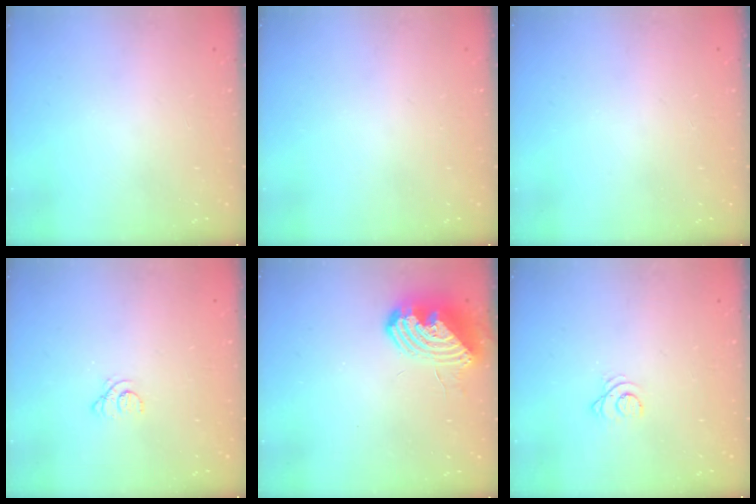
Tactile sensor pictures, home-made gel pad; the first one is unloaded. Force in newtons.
{"total": 0.0}
{"total": 0.0}
{"total": 1.5, "press": 1.4, "slide": 0.2}
{"total": 12.4, "press": 12.3, "slide": 1.7}
{"total": 2.4, "press": 2.4, "slide": 0.2}